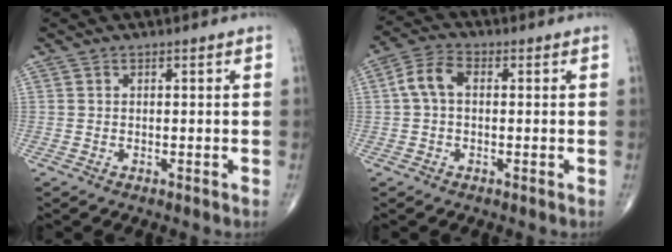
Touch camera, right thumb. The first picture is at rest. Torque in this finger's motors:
{"motor_torque": [0.23, 0.20, 0.47, -0.07, 0.16]}